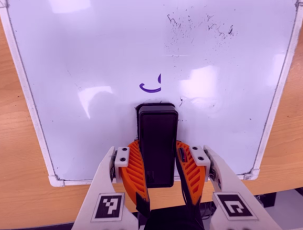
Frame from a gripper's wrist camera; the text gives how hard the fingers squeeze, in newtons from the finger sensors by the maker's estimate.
{"total": 9.7, "left": 7.7, "right": 11.7}